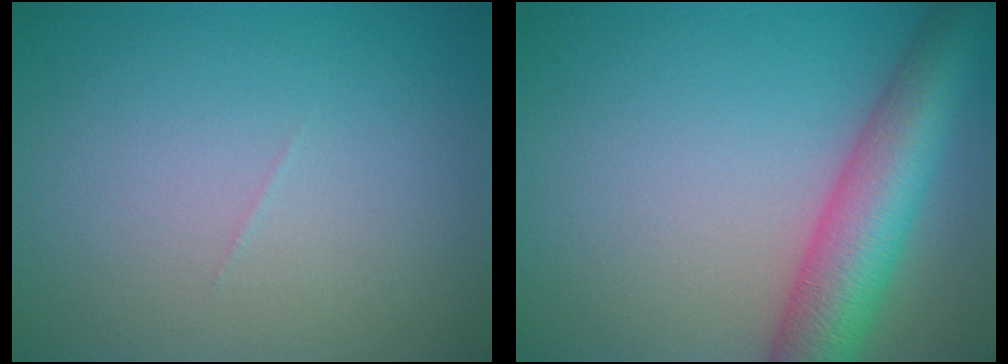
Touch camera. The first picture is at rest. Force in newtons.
{"total": 7.8, "press": 7.8, "slide": 0.4}